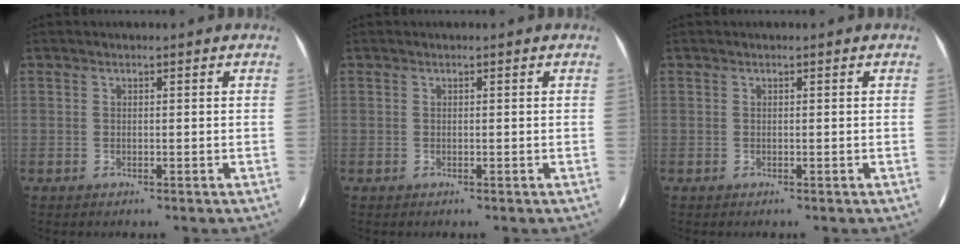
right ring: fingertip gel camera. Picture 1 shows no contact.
{"total": 0.0}
{"total": 0.0}